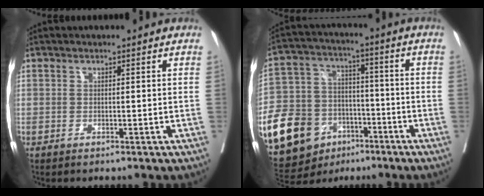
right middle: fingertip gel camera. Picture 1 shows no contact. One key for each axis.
{"total": 24.4, "fx": -12.3, "fy": 17.2, "fz": 12.3, "tx": -0.325, "ty": 0.028, "tz": -0.206}